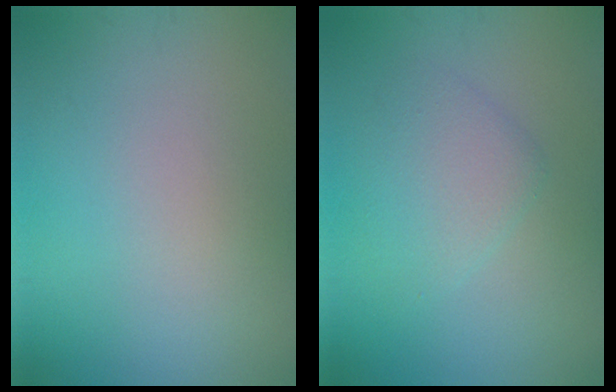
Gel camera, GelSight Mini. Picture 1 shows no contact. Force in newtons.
{"total": 2.7, "press": 2.7, "slide": 0.0}